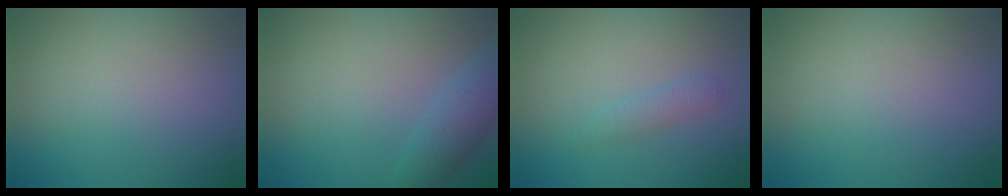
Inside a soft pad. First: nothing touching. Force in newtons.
{"total": 2.6, "press": 2.6, "slide": 0.1}
{"total": 1.1, "press": 1.1, "slide": 0.1}
{"total": 0.0}